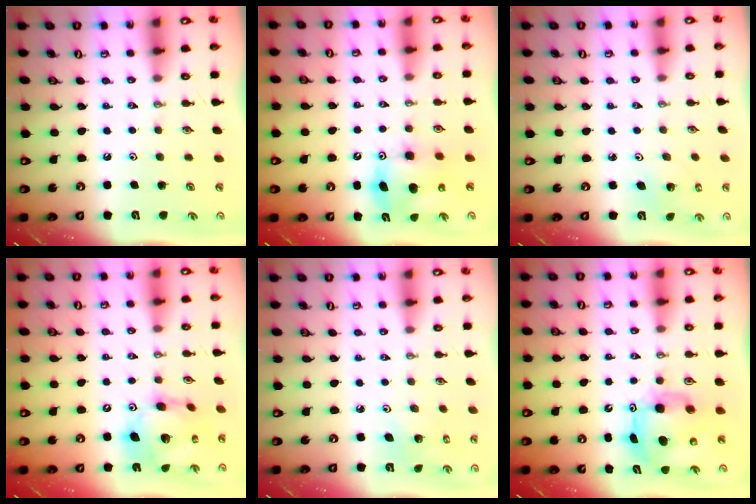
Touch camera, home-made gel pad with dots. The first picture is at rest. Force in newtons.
{"total": 8.8, "press": 8.6, "slide": 1.7}
{"total": 2.2, "press": 2.2, "slide": 0.2}
{"total": 14.9, "press": 14.8, "slide": 1.4}
{"total": 2.4, "press": 2.4, "slide": 0.1}
{"total": 9.2, "press": 9.2, "slide": 0.7}